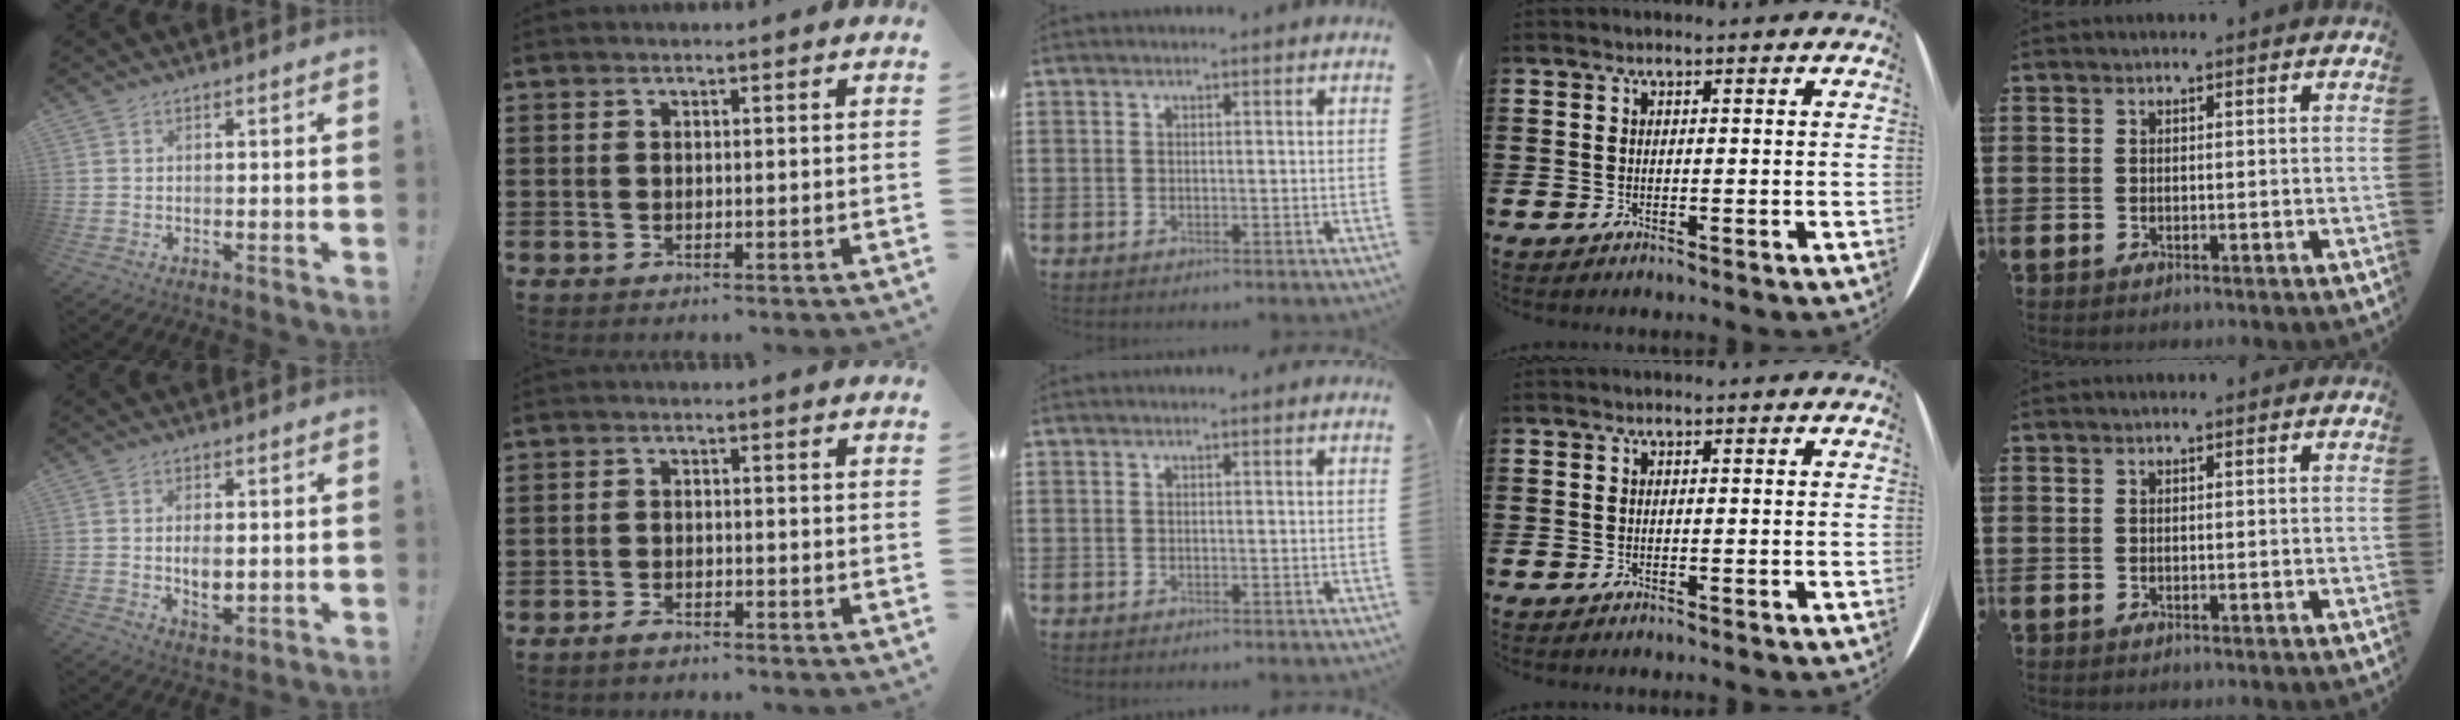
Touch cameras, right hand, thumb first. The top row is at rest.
{"thumb": {"total": 4.9, "force": [0.3, 2.8, 4.0], "torque": [-0.051, -0.005, 0.001]}, "index": {"total": 1.6, "force": [-1.4, 0.5, 0.5], "torque": [-0.013, 0.002, -0.029]}}